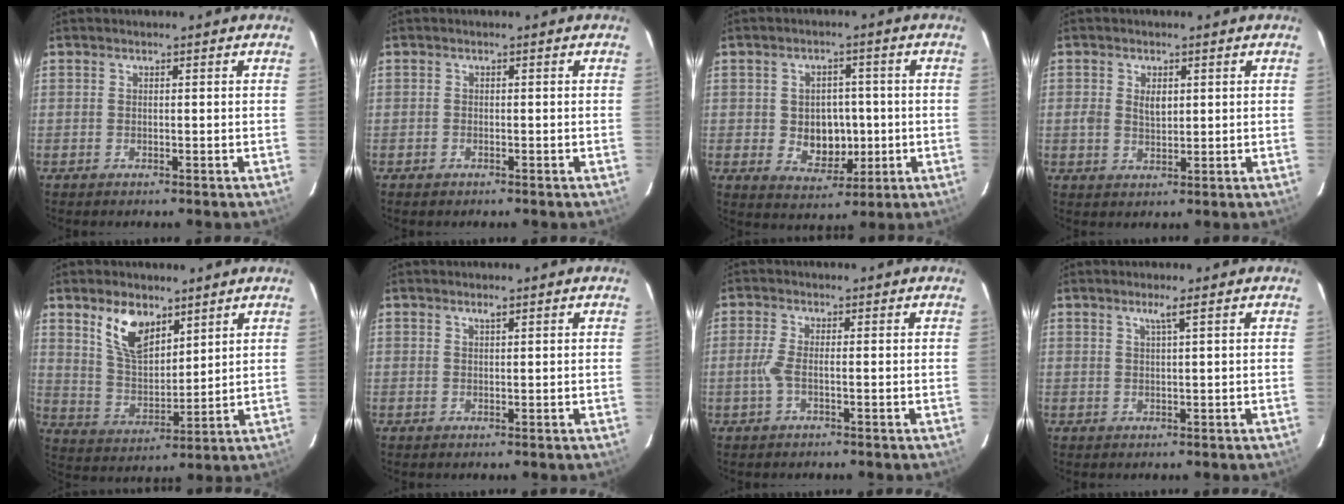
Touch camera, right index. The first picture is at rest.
{"total": 0.6, "force": [-0.5, 0.3, 0.1], "torque": [-0.003, 0.000, -0.010]}
{"total": 7.4, "force": [-0.7, 6.0, 4.3], "torque": [-0.081, 0.003, 0.006]}
{"total": 3.2, "force": [0.7, 2.0, 2.3], "torque": [-0.039, 0.002, 0.015]}
{"total": 10.0, "force": [6.2, 5.0, 6.1], "torque": [-0.111, 0.009, 0.127]}
{"total": 0.8, "force": [0.6, 0.2, 0.5], "torque": [-0.008, 0.002, 0.012]}
{"total": 2.5, "force": [-0.8, 0.2, 2.4], "torque": [-0.058, 0.000, -0.017]}
{"total": 1.7, "force": [0.9, -0.5, 1.3], "torque": [-0.023, -0.003, 0.017]}